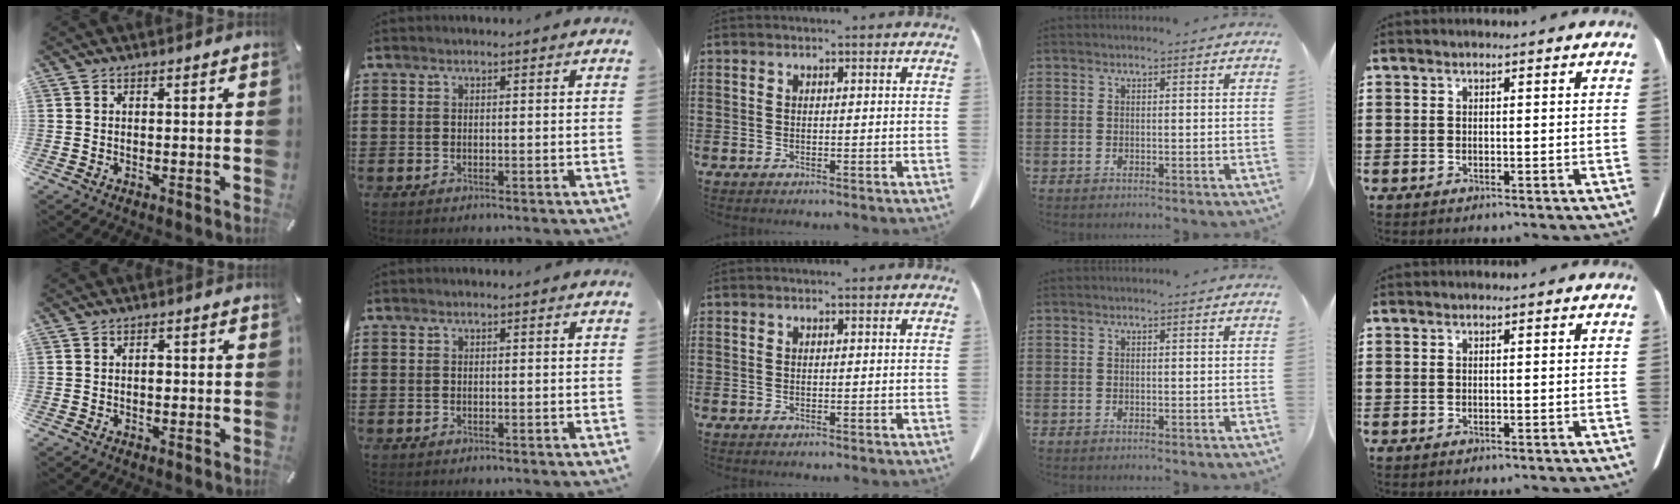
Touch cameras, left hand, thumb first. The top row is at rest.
{"thumb": {"total": 1.3, "force": [-0.2, 0.9, 1.0], "torque": [-0.019, 0.002, -0.005]}}